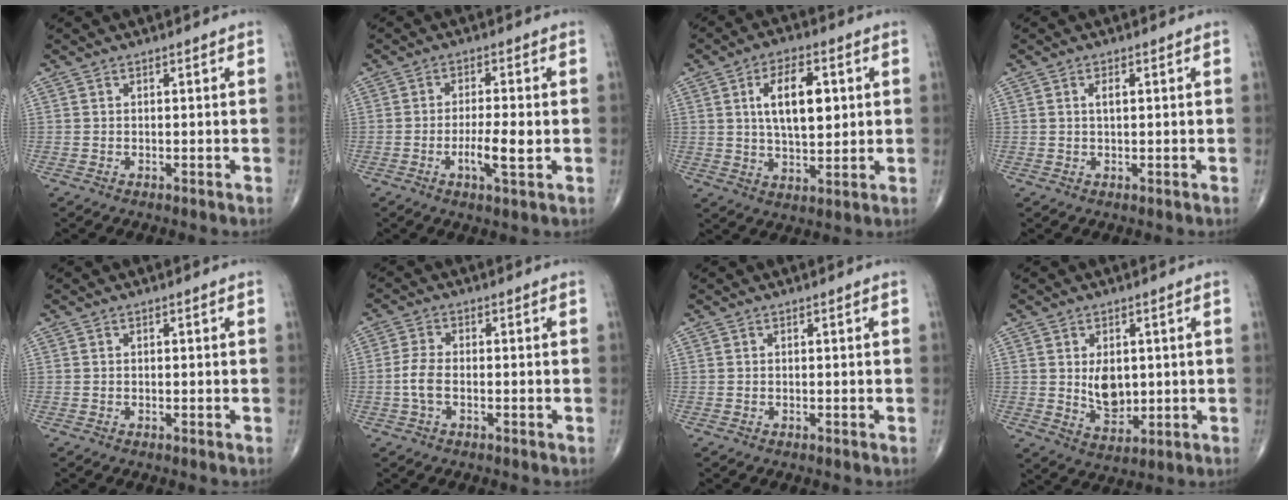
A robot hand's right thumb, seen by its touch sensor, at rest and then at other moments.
{"total": 5.8, "force": [-1.3, 1.2, 5.5], "torque": [-0.101, -0.001, -0.024]}
{"total": 11.4, "force": [2.5, 5.6, 9.6], "torque": [-0.143, -0.006, 0.044]}
{"total": 1.5, "force": [0.4, 0.6, 1.3], "torque": [-0.027, 0.003, 0.006]}
{"total": 0.0}
{"total": 3.9, "force": [-0.9, 2.0, 3.2], "torque": [-0.075, 0.012, -0.022]}
{"total": 0.0}
{"total": 6.8, "force": [0.8, 4.5, 5.1], "torque": [-0.061, -0.015, 0.026]}